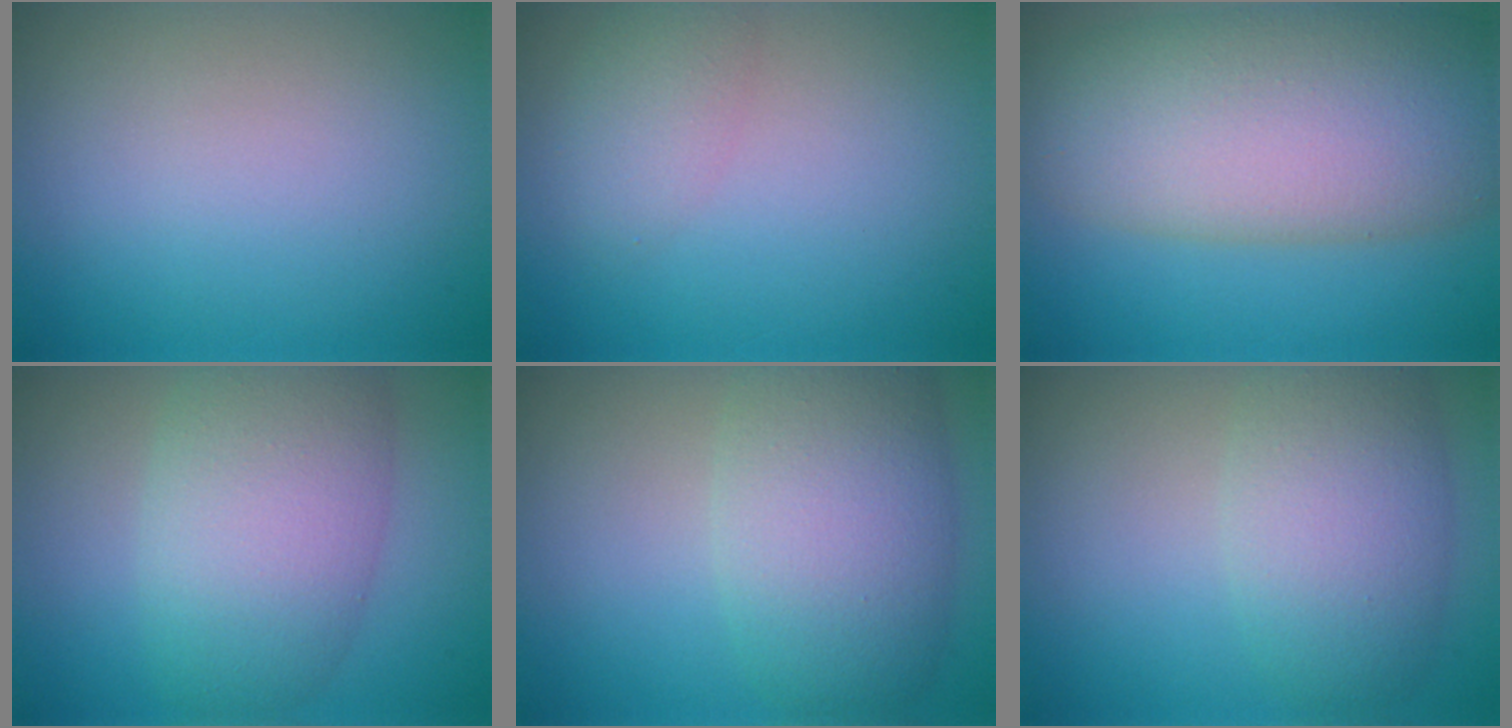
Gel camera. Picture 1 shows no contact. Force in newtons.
{"total": 2.1, "press": 2.1, "slide": 0.1}
{"total": 11.9, "press": 11.8, "slide": 0.6}
{"total": 7.6, "press": 7.6, "slide": 0.2}
{"total": 7.2, "press": 7.2, "slide": 0.6}
{"total": 5.7, "press": 5.6, "slide": 0.6}